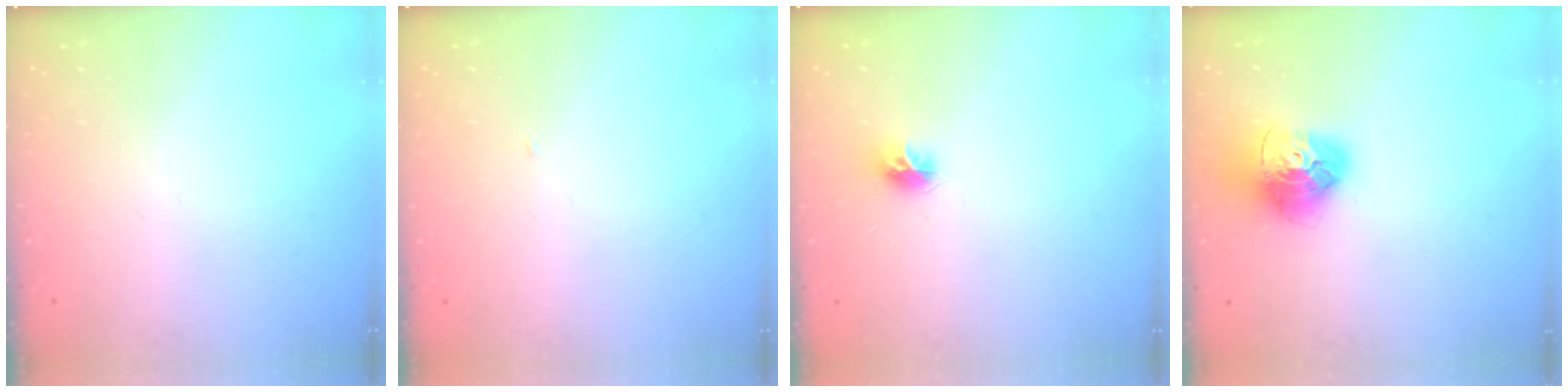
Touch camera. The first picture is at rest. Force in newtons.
{"total": 1.4, "press": 1.4, "slide": 0.0}
{"total": 6.8, "press": 6.8, "slide": 0.4}
{"total": 16.5, "press": 16.3, "slide": 2.0}